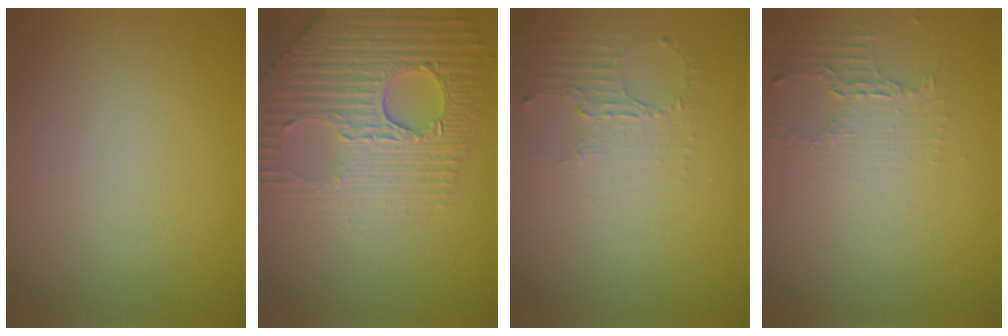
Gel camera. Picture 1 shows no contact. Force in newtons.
{"total": 9.1, "press": 6.2, "slide": 6.7}
{"total": 2.2, "press": 1.7, "slide": 1.5}
{"total": 2.2, "press": 1.6, "slide": 1.5}